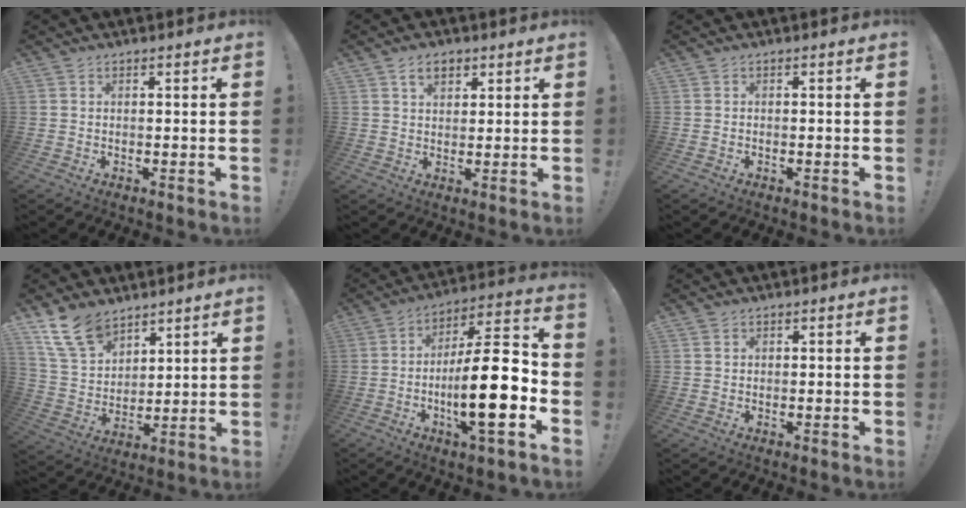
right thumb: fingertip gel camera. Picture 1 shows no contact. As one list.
[{"total": 4.9, "force": [2.7, 3.0, 2.8], "torque": [-0.041, -0.004, 0.046]}, {"total": 0.0}, {"total": 13.4, "force": [9.8, 7.2, 5.5], "torque": [-0.121, -0.052, 0.193]}, {"total": 20.5, "force": [-5.1, 5.2, 19.2], "torque": [-0.330, 0.026, -0.085]}, {"total": 1.0, "force": [0.7, 0.6, -0.2], "torque": [0.011, 0.000, 0.012]}]